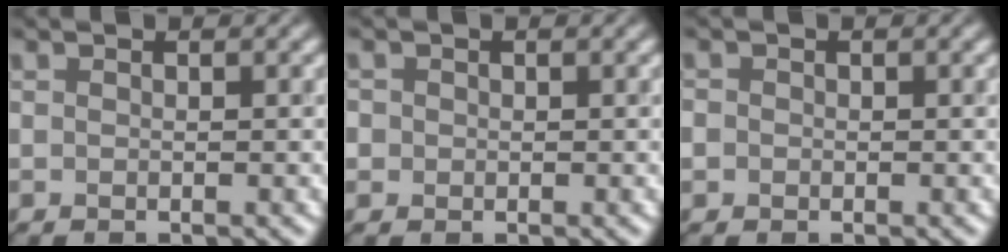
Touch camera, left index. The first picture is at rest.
{"total": 1.1, "force": [0.1, 1.1, 0.2], "torque": [0.005, -0.001, -0.003]}
{"total": 1.4, "force": [-0.1, 1.4, 0.4], "torque": [-0.002, -0.001, -0.004]}